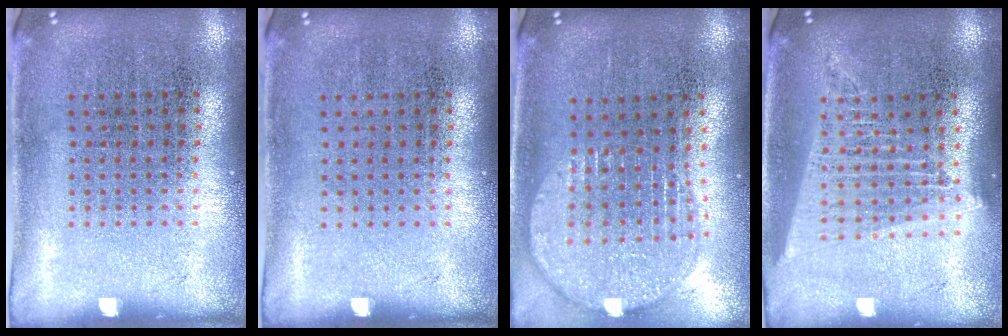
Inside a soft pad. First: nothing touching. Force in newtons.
{"total": 0.0}
{"total": 1.9, "press": 1.6, "slide": 1.1}
{"total": 1.7, "press": 1.6, "slide": 0.8}